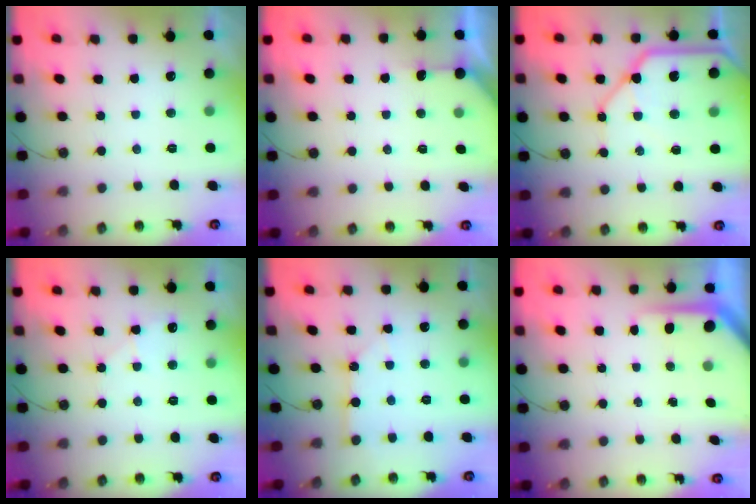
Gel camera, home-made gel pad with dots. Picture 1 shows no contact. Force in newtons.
{"total": 3.4, "press": 3.4, "slide": 0.4}
{"total": 13.2, "press": 13.0, "slide": 1.8}
{"total": 5.9, "press": 5.9, "slide": 0.7}
{"total": 2.6, "press": 2.6, "slide": 0.3}
{"total": 5.5, "press": 5.5, "slide": 0.2}